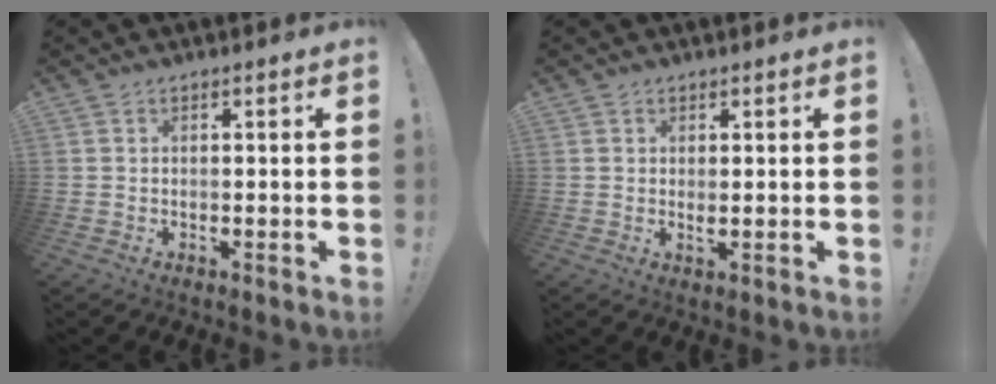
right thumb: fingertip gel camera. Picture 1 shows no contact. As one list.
[{"total": 1.2, "force": [0.7, 0.5, 0.9], "torque": [-0.002, -0.007, 0.009]}]